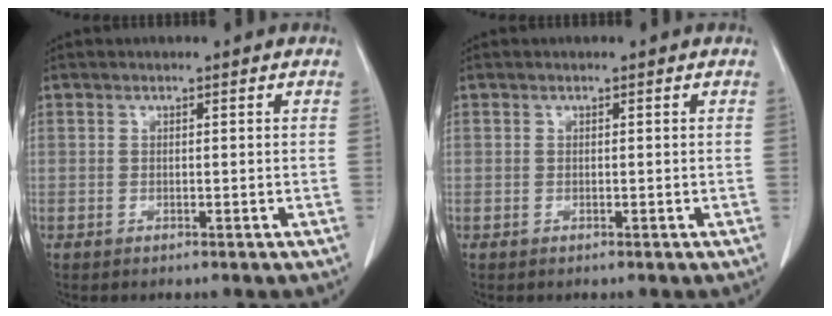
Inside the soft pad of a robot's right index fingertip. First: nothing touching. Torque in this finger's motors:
{"motor_torque": [0.00, 0.00, 0.00, 0.00]}